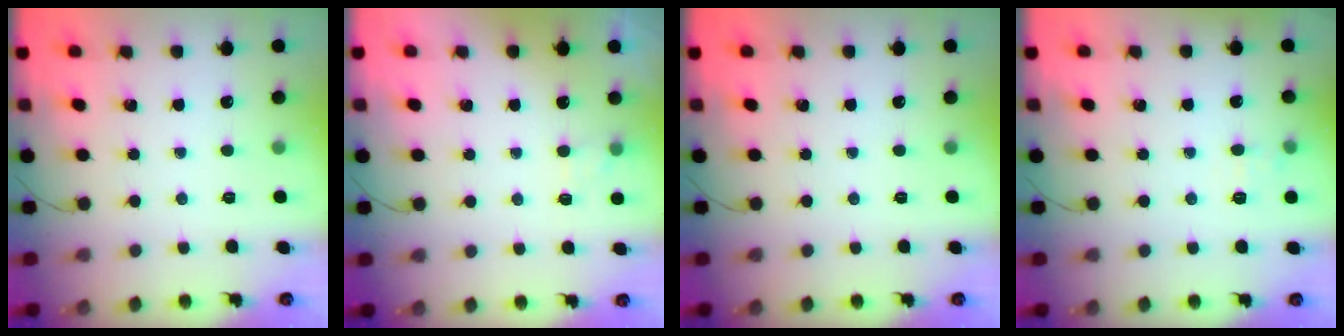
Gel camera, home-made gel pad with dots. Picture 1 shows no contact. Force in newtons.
{"total": 2.4, "press": 1.9, "slide": 1.4}
{"total": 0.0}
{"total": 6.1, "press": 5.8, "slide": 1.9}